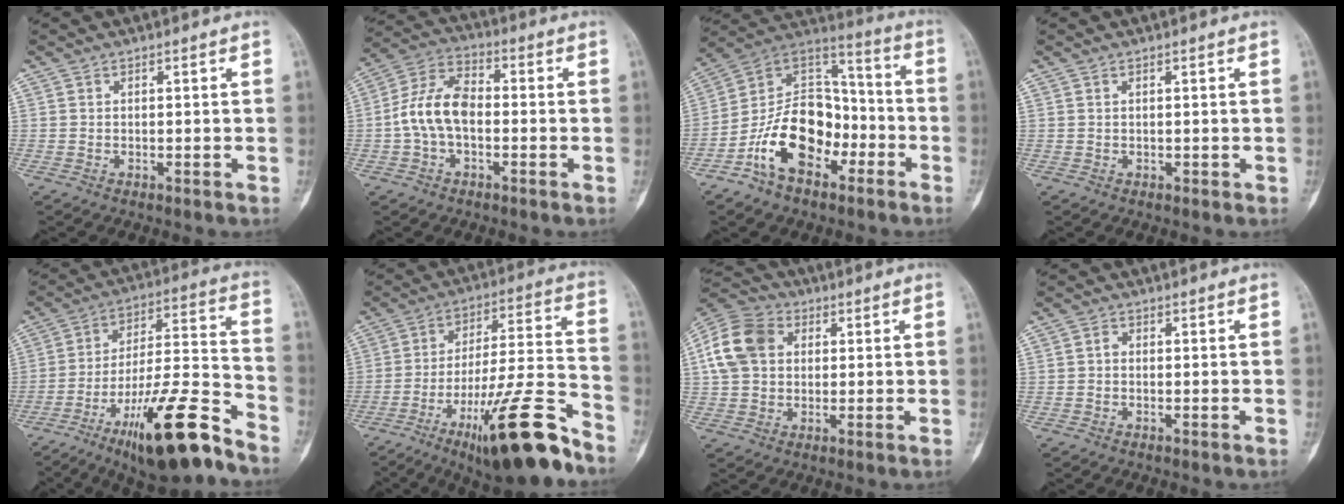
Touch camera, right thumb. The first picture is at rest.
{"total": 10.3, "force": [-1.2, 6.2, 8.1], "torque": [-0.156, 0.035, -0.033]}
{"total": 17.6, "force": [-7.4, 11.2, 11.3], "torque": [-0.170, 0.080, -0.137]}
{"total": 0.0}
{"total": 21.6, "force": [-13.6, 5.0, 16.1], "torque": [-0.262, 0.076, -0.222]}
{"total": 21.8, "force": [-13.5, 3.9, 16.7], "torque": [-0.256, 0.070, -0.215]}
{"total": 12.8, "force": [2.9, 9.8, 7.7], "torque": [-0.140, 0.019, 0.043]}
{"total": 1.2, "force": [-0.1, 0.9, 0.7], "torque": [-0.006, 0.004, -0.007]}